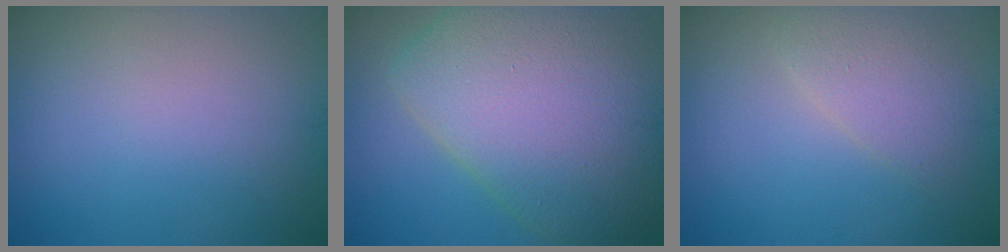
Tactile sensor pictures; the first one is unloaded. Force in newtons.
{"total": 11.5, "press": 11.5, "slide": 0.5}
{"total": 2.4, "press": 2.3, "slide": 0.2}